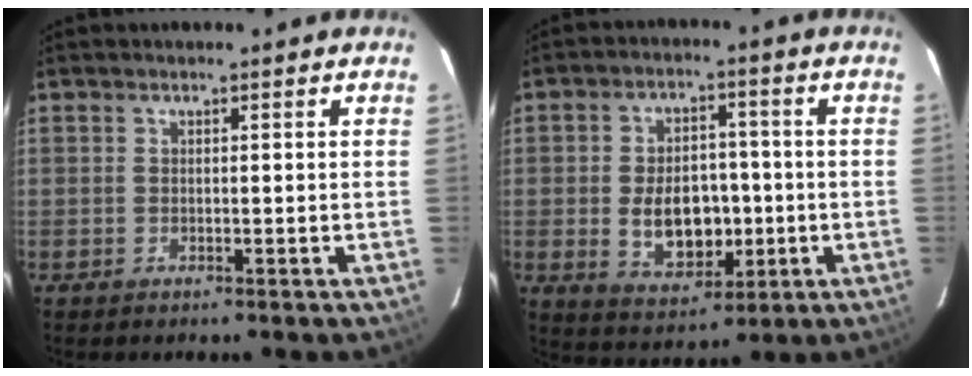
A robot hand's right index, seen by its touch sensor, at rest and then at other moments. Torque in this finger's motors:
{"motor_torque": [0.35, 0.01, 0.57, 0.10]}